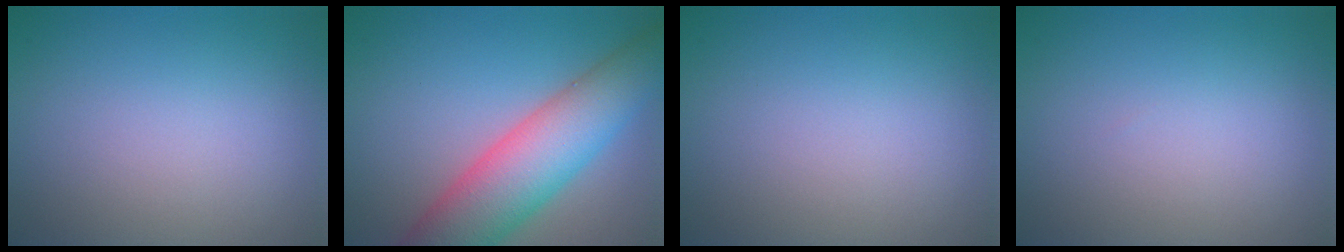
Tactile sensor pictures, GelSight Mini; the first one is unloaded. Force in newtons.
{"total": 8.7, "press": 8.7, "slide": 0.5}
{"total": 0.0}
{"total": 0.0}